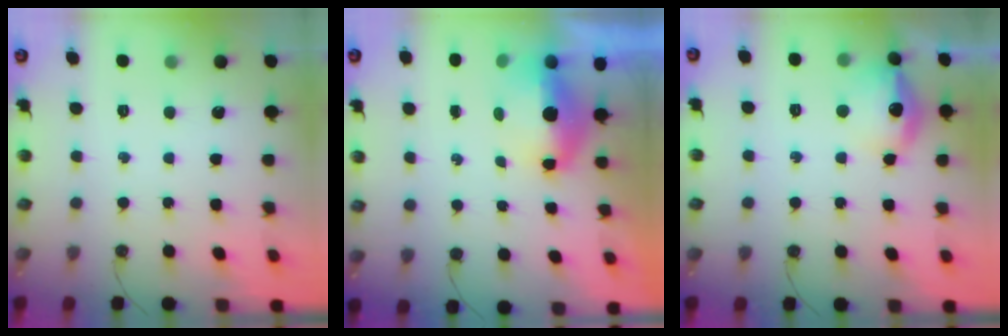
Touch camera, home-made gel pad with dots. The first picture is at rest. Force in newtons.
{"total": 6.6, "press": 6.5, "slide": 0.8}
{"total": 14.0, "press": 13.9, "slide": 1.0}